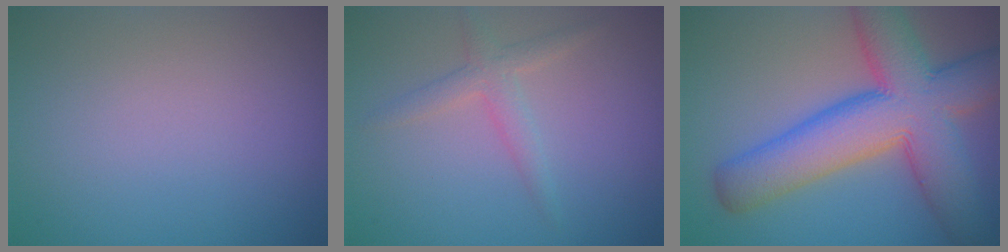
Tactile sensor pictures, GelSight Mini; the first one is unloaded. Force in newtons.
{"total": 2.2, "press": 2.1, "slide": 0.1}
{"total": 11.3, "press": 11.2, "slide": 0.4}